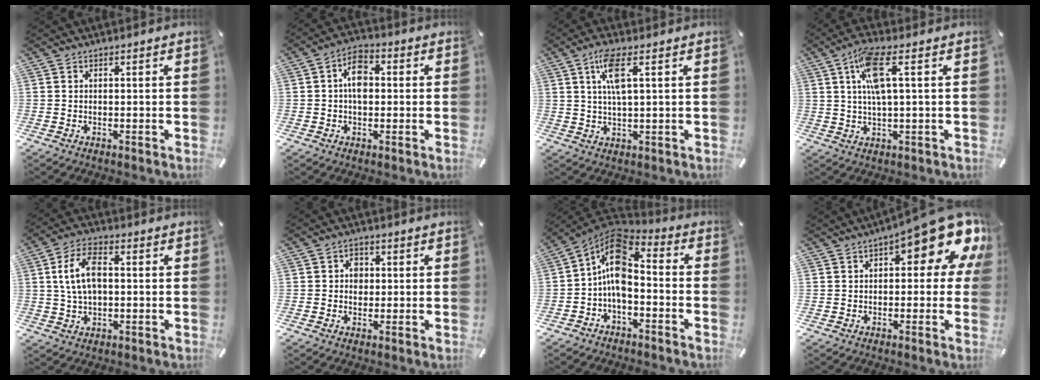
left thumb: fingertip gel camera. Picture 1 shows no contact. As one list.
[{"total": 6.7, "force": [0.2, 4.3, 5.1], "torque": [-0.071, 0.007, 0.000]}, {"total": 7.4, "force": [2.7, 1.9, 6.6], "torque": [-0.135, 0.004, 0.045]}, {"total": 8.5, "force": [2.2, 1.8, 8.0], "torque": [-0.156, 0.003, 0.038]}, {"total": 9.2, "force": [1.1, 5.6, 7.2], "torque": [-0.139, 0.010, 0.020]}, {"total": 3.5, "force": [0.0, 3.1, 1.6], "torque": [-0.011, -0.002, -0.007]}, {"total": 12.0, "force": [-1.2, 7.5, 9.3], "torque": [-0.169, 0.007, -0.025]}, {"total": 16.3, "force": [8.0, 6.4, 12.7], "torque": [-0.159, -0.060, 0.130]}]